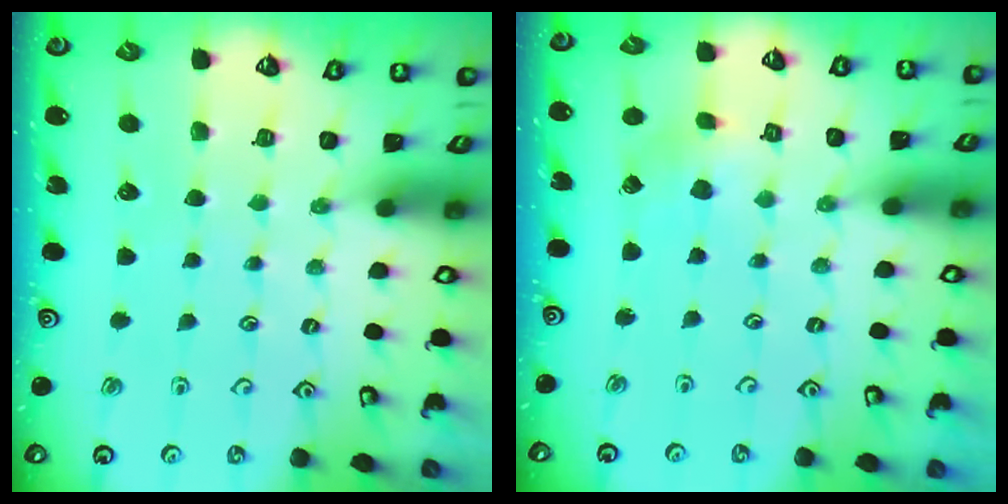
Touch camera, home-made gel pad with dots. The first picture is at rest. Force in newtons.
{"total": 3.1, "press": 3.0, "slide": 0.3}